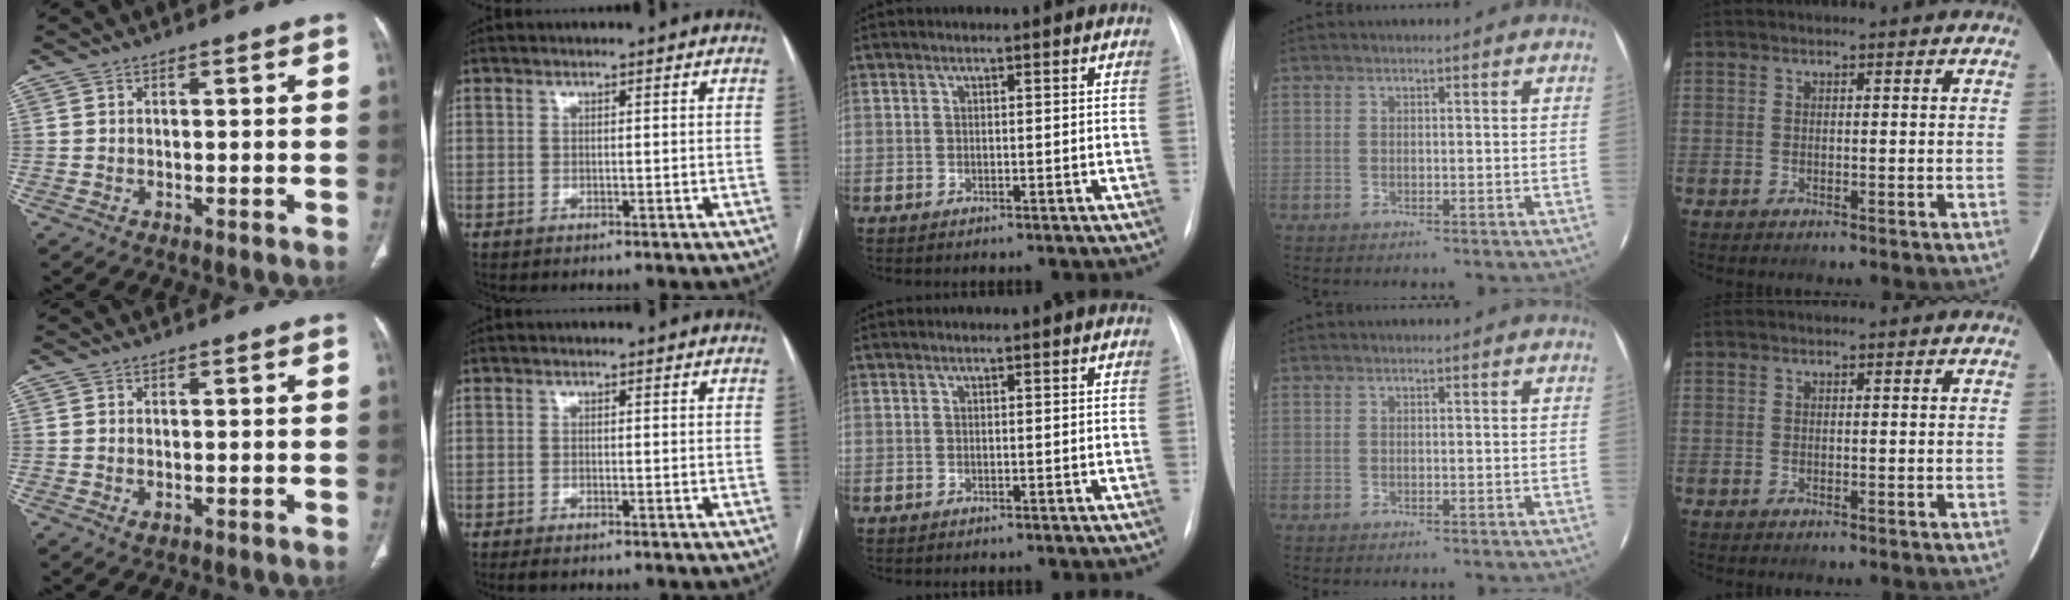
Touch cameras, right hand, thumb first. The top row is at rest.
{"thumb": {"total": 1.0, "force": [-0.3, 0.5, 0.8], "torque": [-0.016, -0.004, -0.002]}, "index": {"total": 1.5, "force": [-1.3, 0.3, 0.8], "torque": [-0.016, -0.003, -0.017]}}